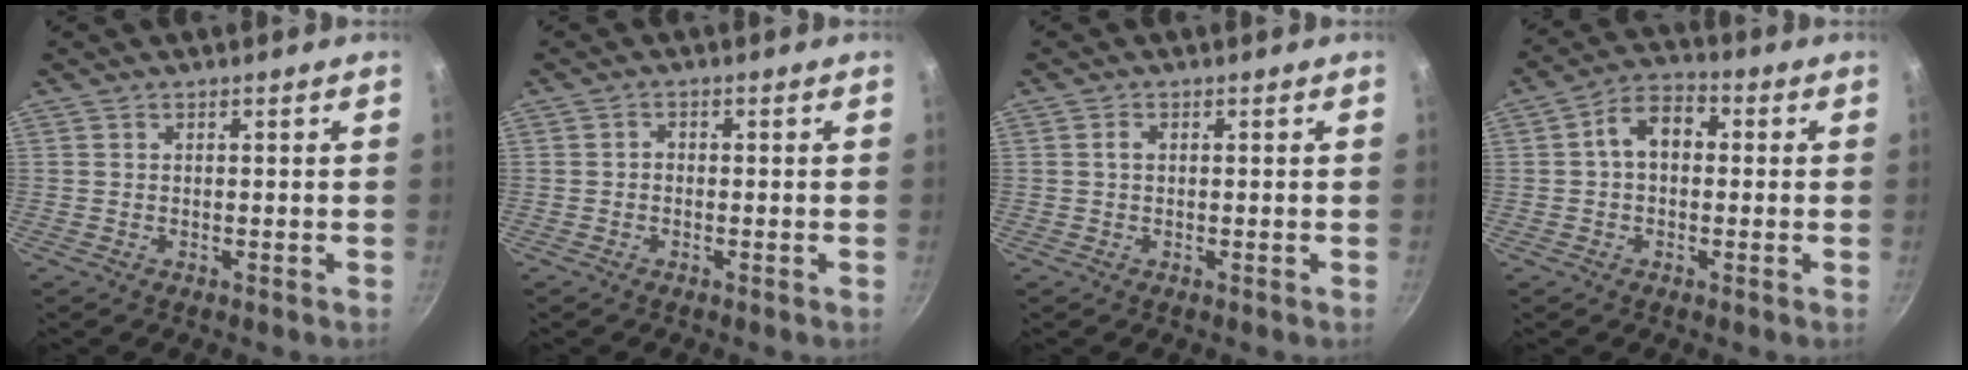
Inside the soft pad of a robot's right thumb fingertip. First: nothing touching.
{"total": 1.2, "force": [-0.4, 0.9, 0.6], "torque": [-0.010, 0.007, -0.009]}
{"total": 1.3, "force": [0.2, 0.9, 0.9], "torque": [-0.015, 0.006, 0.002]}
{"total": 7.8, "force": [0.7, 5.4, 5.6], "torque": [-0.065, 0.026, -0.003]}